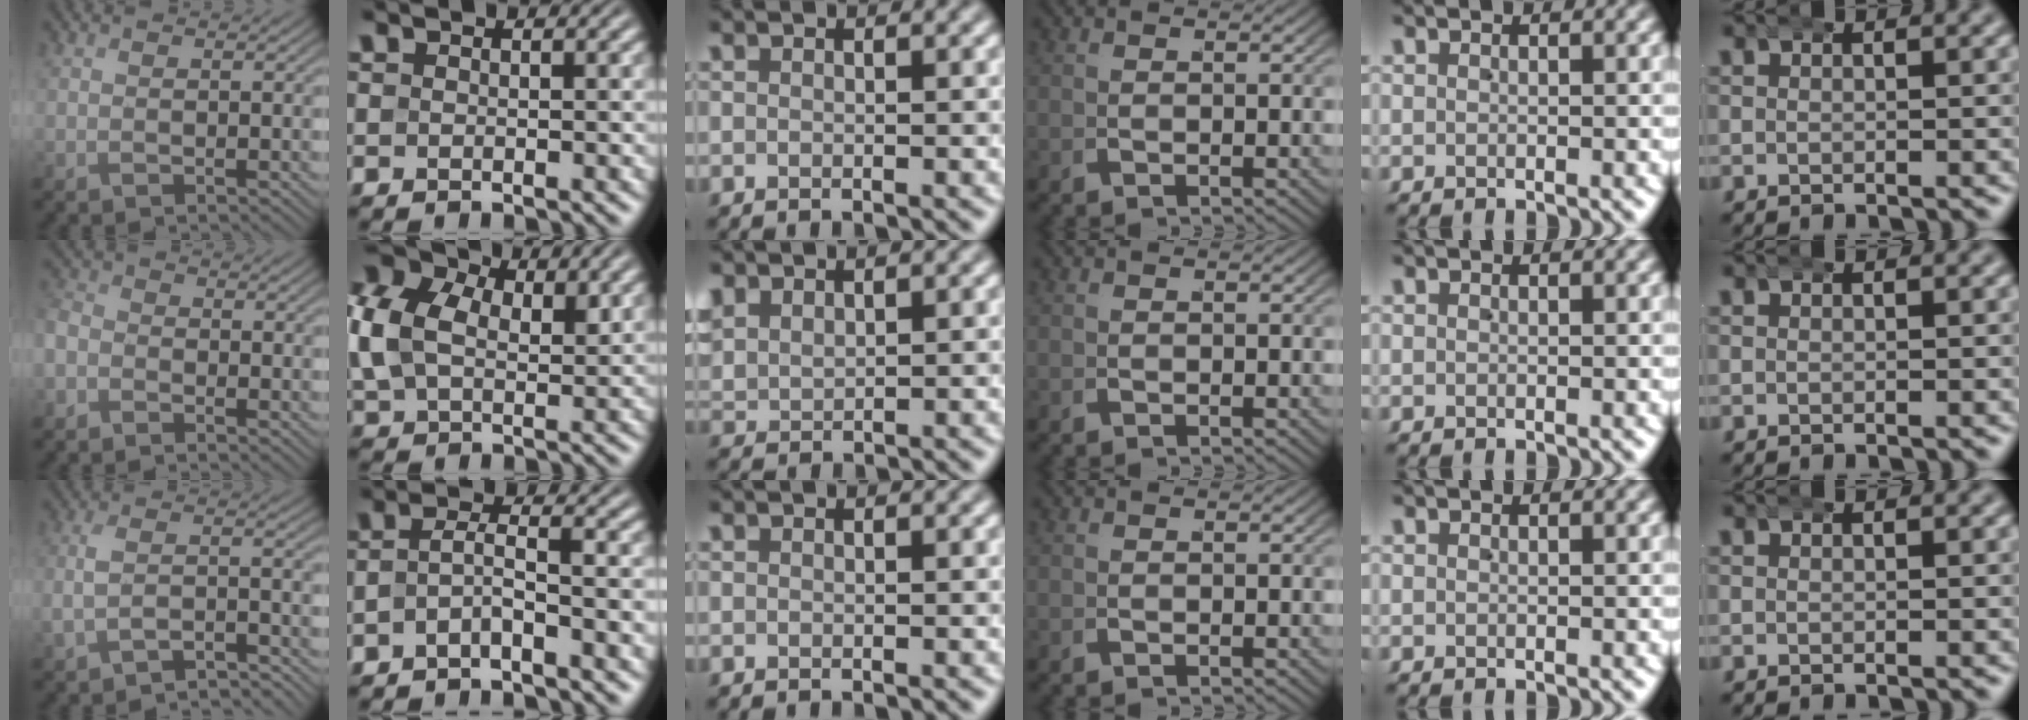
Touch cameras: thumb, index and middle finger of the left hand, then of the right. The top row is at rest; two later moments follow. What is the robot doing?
{"motion": "wrap", "object": "aluminum foil"}